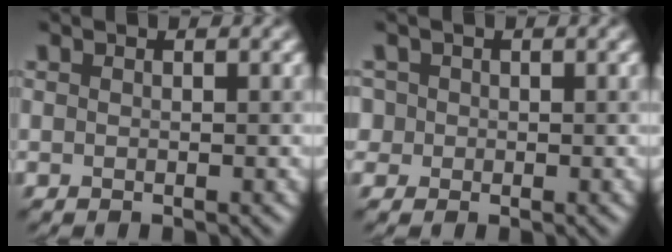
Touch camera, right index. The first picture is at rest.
{"total": 2.7, "force": [0.8, 2.5, 0.9], "torque": [-0.009, 0.016, 0.004]}